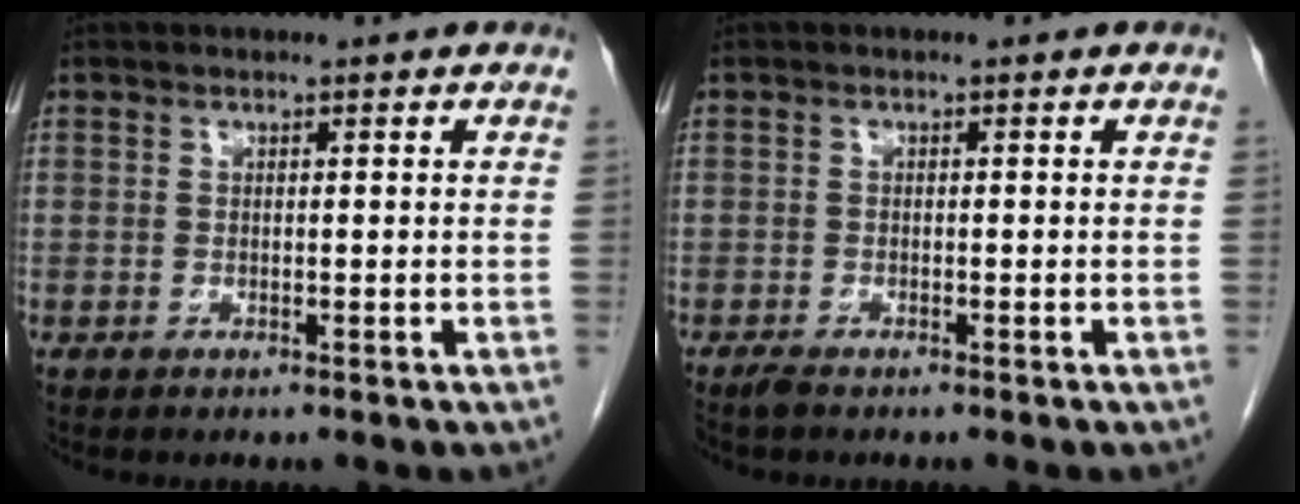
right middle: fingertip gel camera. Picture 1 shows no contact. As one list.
[{"total": 1.2, "force": [-1.0, 0.2, 0.6], "torque": [-0.019, -0.003, -0.019]}]